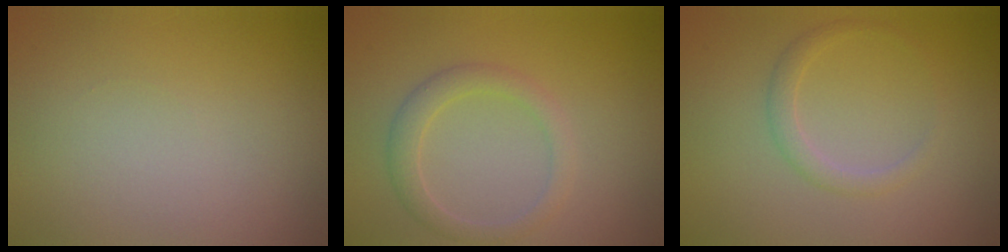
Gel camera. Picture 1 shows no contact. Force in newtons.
{"total": 2.3, "press": 2.3, "slide": 0.1}
{"total": 1.4, "press": 1.4, "slide": 0.0}